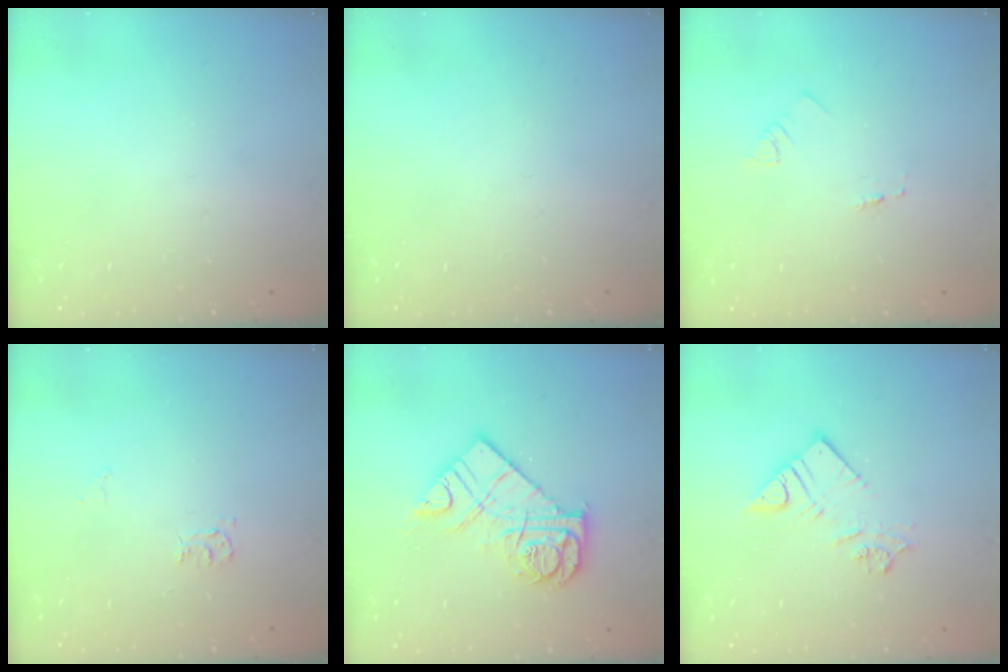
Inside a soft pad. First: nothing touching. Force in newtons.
{"total": 0.0}
{"total": 1.3, "press": 1.2, "slide": 0.1}
{"total": 3.9, "press": 3.9, "slide": 0.6}
{"total": 13.9, "press": 13.8, "slide": 1.5}
{"total": 8.6, "press": 8.6, "slide": 0.5}